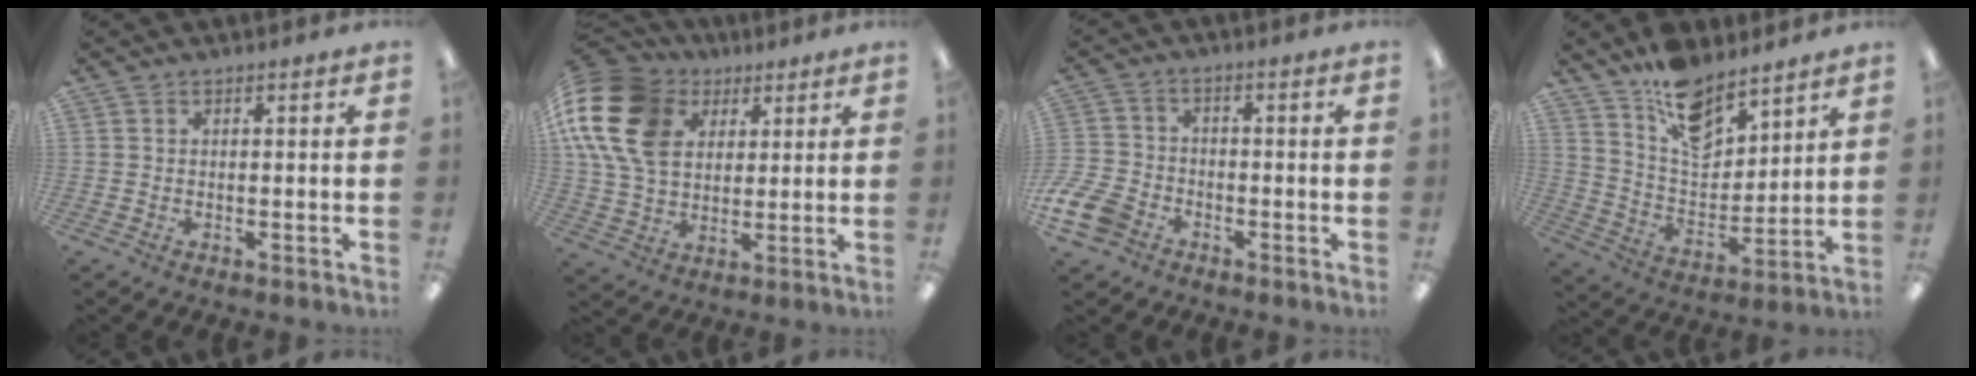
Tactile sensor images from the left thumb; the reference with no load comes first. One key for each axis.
{"total": 18.1, "fx": 6.5, "fy": 13.5, "fz": 10.1, "tx": -0.237, "ty": -0.014, "tz": 0.122}
{"total": 8.5, "fx": -4.9, "fy": 5.7, "fz": 4.0, "tx": -0.091, "ty": 0.029, "tz": -0.091}
{"total": 13.1, "fx": 9.7, "fy": 6.3, "fz": 6.1, "tx": -0.102, "ty": -0.064, "tz": 0.179}